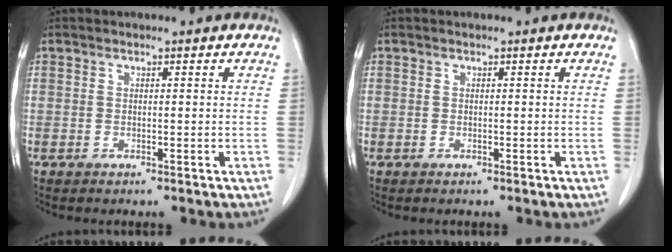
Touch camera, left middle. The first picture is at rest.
{"total": 0.0}